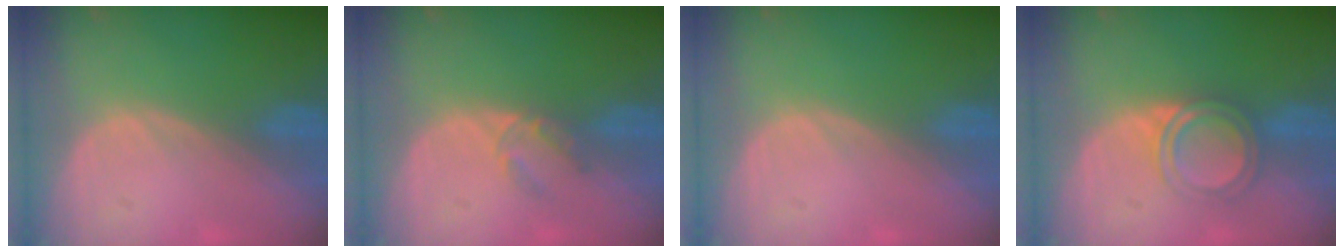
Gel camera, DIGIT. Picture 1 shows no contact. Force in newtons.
{"total": 2.7, "press": 2.5, "slide": 1.0}
{"total": 0.0}
{"total": 4.7, "press": 4.5, "slide": 1.3}